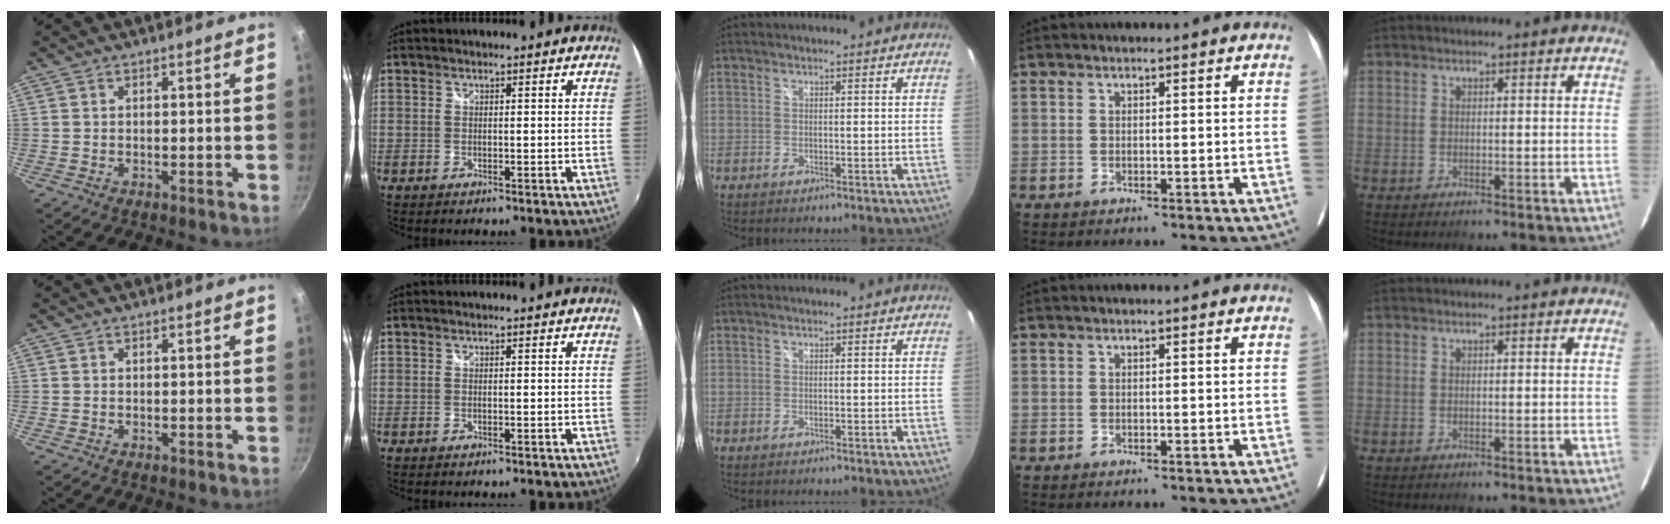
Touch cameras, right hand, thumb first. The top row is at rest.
{}